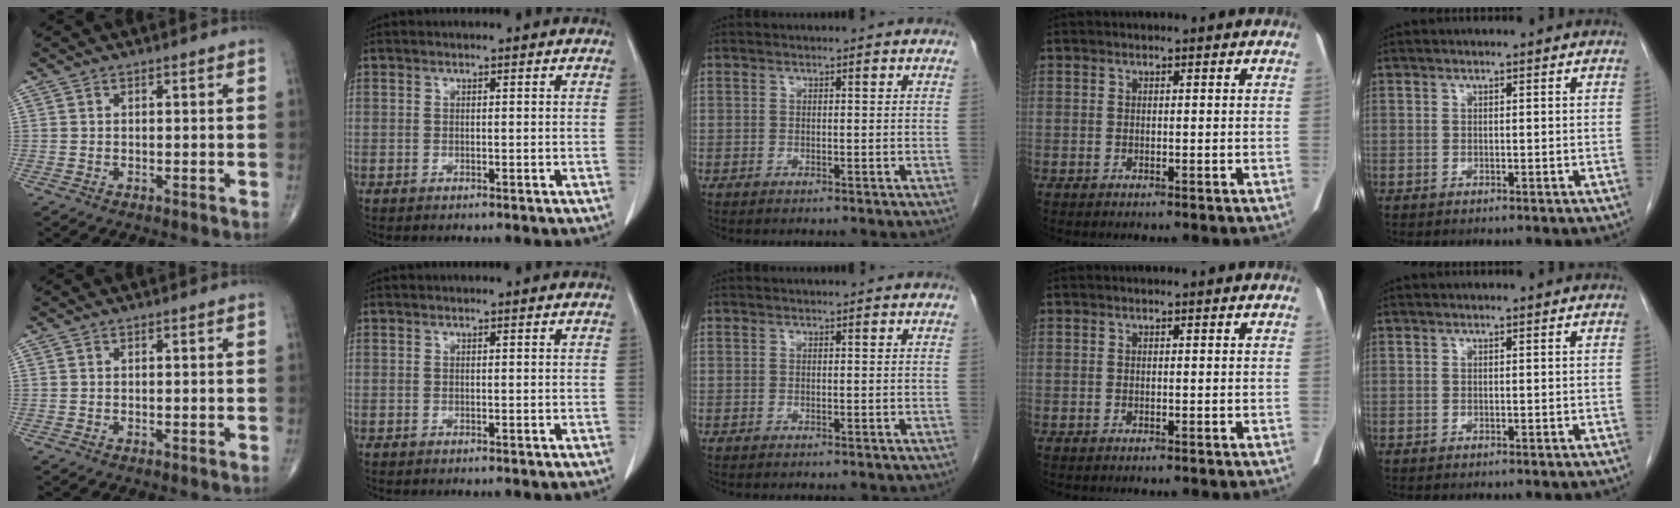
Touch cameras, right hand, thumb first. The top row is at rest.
{}